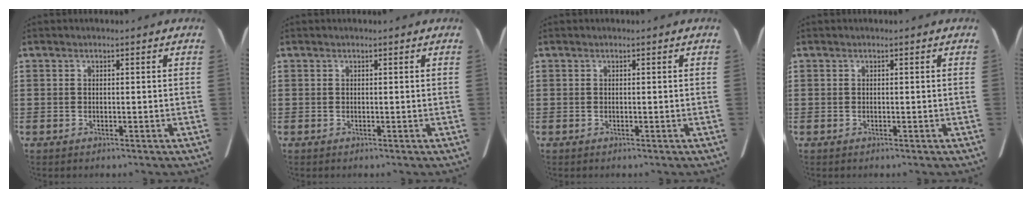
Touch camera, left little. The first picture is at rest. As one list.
[{"total": 0.0}, {"total": 0.0}, {"total": 0.0}]